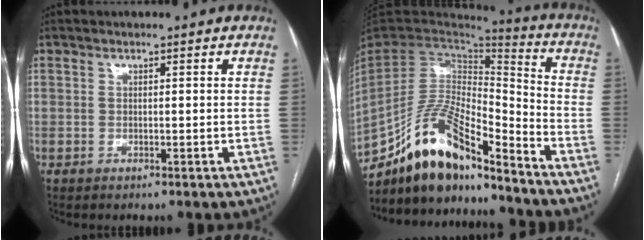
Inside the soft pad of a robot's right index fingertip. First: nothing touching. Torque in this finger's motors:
{"motor_torque": [0.97, -1.17, 0.66, 0.17]}